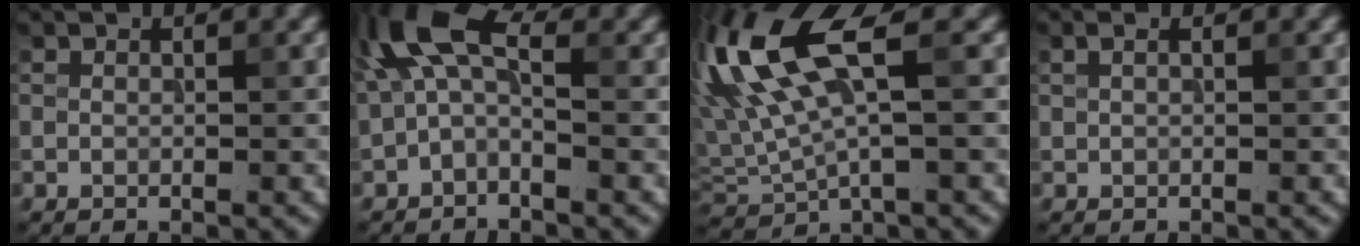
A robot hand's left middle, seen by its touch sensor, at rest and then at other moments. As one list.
[{"total": 5.2, "force": [0.1, 2.4, 4.7], "torque": [-0.099, 0.023, -0.017]}, {"total": 10.0, "force": [2.9, 3.5, 8.9], "torque": [-0.199, 0.011, 0.052]}, {"total": 0.7, "force": [0.4, 0.2, 0.5], "torque": [-0.013, 0.001, 0.005]}]